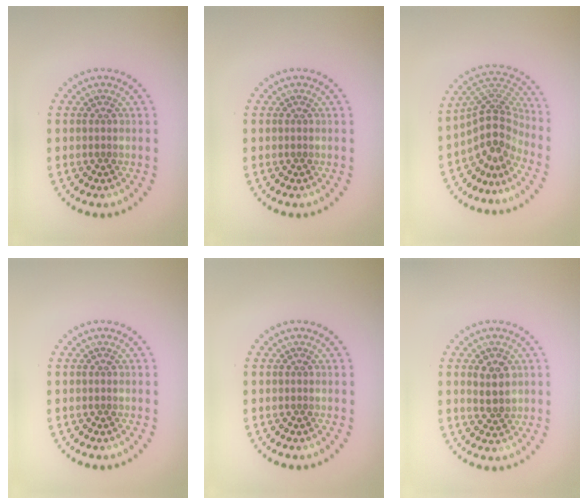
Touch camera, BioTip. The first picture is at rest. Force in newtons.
{"total": 0.0}
{"total": 4.2, "press": 2.8, "slide": 3.1}
{"total": 0.0}
{"total": 0.0}
{"total": 2.6, "press": 2.5, "slide": 0.3}